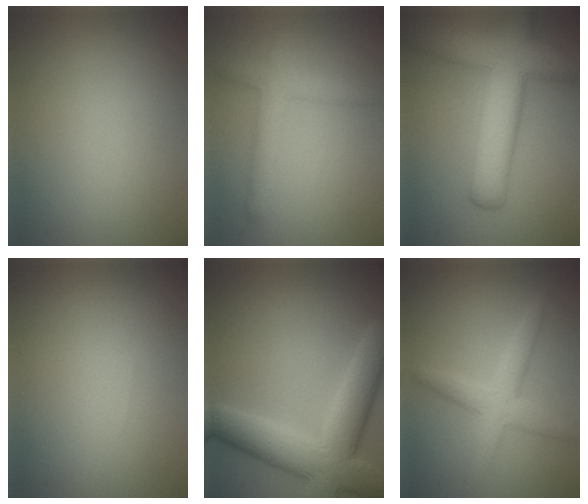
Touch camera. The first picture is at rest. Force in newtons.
{"total": 2.9, "press": 2.9, "slide": 0.1}
{"total": 9.3, "press": 9.3, "slide": 0.4}
{"total": 0.0}
{"total": 9.0, "press": 9.0, "slide": 0.3}
{"total": 3.5, "press": 3.5, "slide": 0.1}